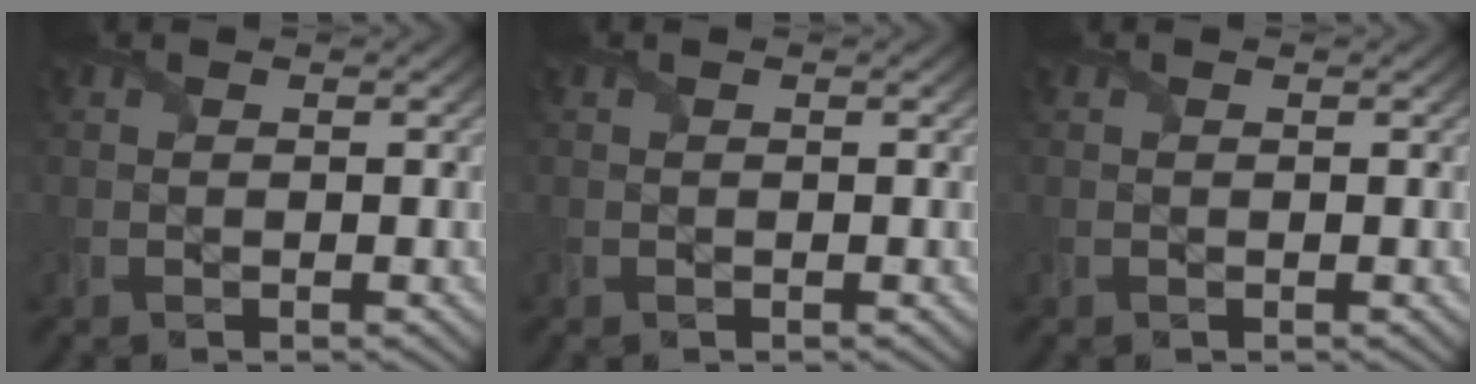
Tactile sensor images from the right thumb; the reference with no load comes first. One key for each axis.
{"total": 0.0}
{"total": 0.0}